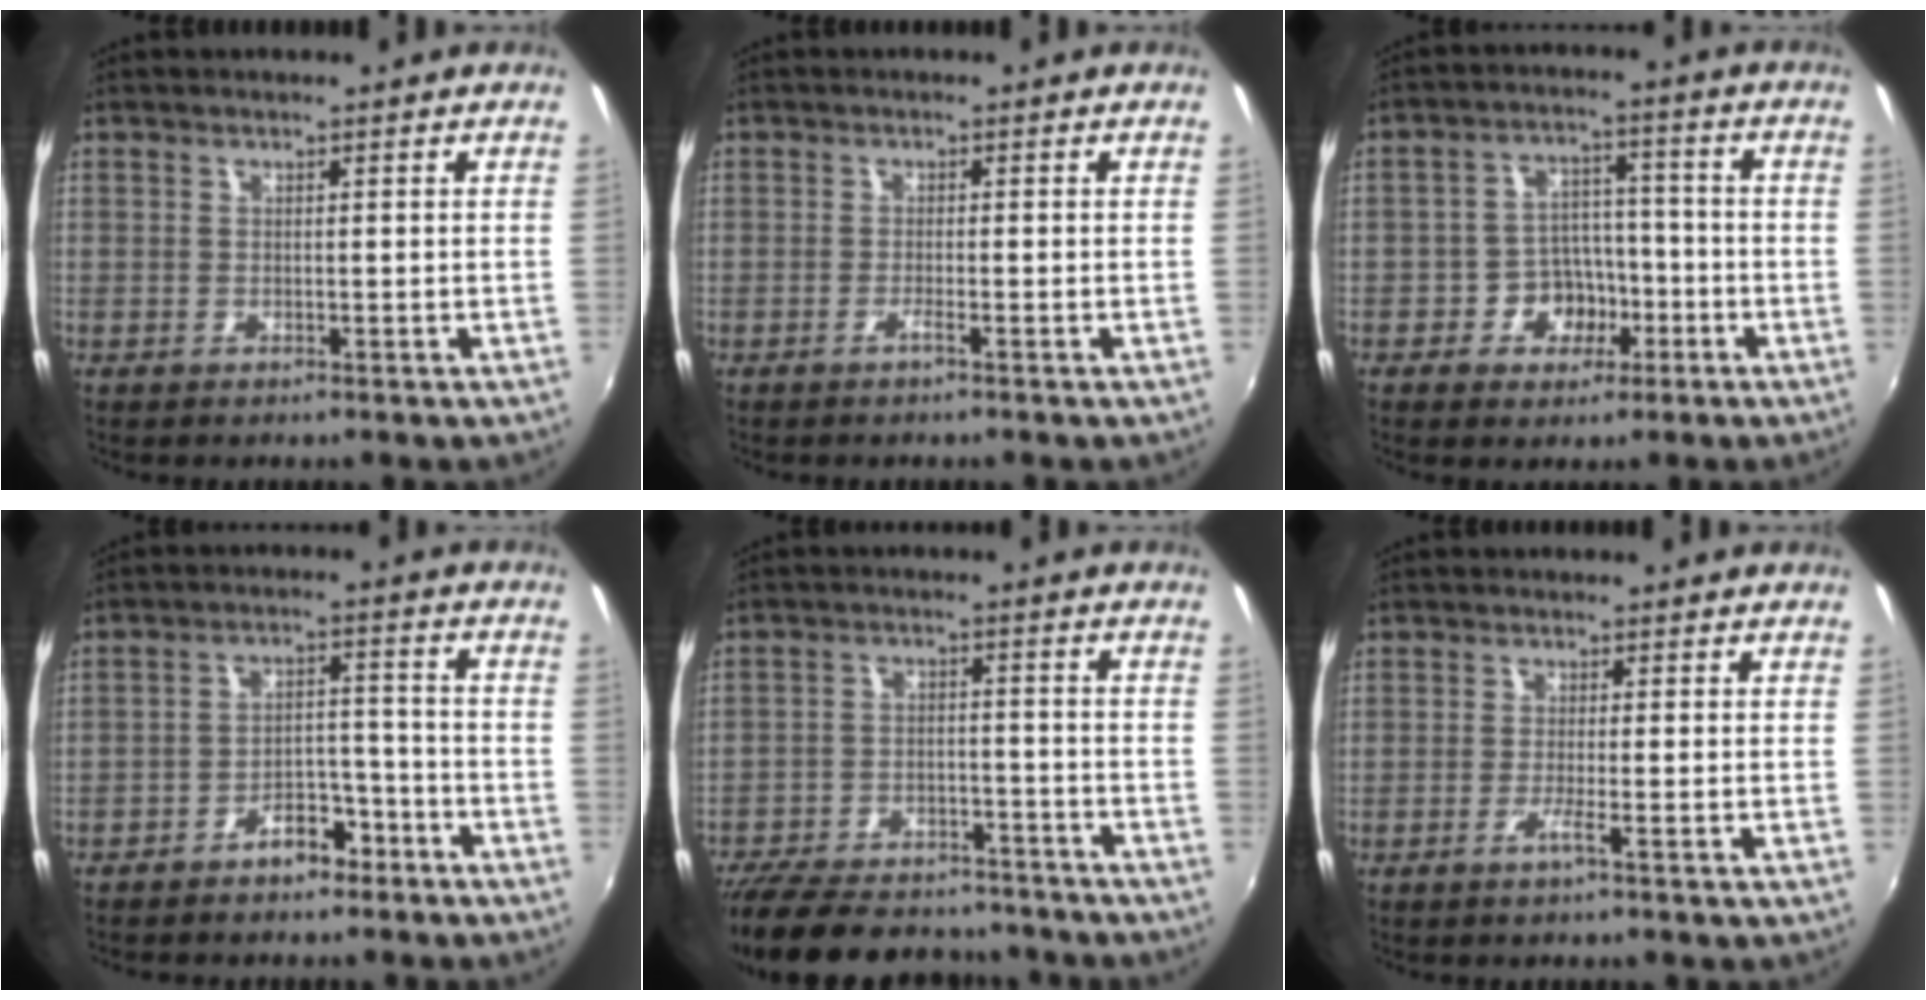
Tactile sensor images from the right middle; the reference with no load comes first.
{"total": 1.1, "force": [-0.7, -0.3, 0.7], "torque": [-0.015, 0.001, -0.015]}
{"total": 7.3, "force": [-3.5, 5.7, 2.9], "torque": [-0.065, 0.021, -0.049]}
{"total": 7.2, "force": [-5.5, 3.7, 2.9], "torque": [-0.062, 0.034, -0.071]}
{"total": 22.9, "force": [-19.2, 8.5, 9.1], "torque": [-0.207, 0.003, -0.269]}
{"total": 1.8, "force": [-1.0, -0.6, 1.3], "torque": [-0.028, -0.002, -0.022]}